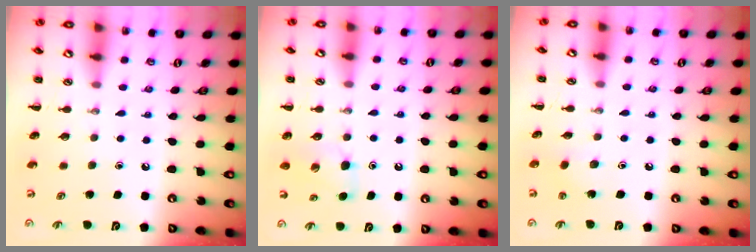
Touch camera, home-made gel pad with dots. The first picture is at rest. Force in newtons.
{"total": 5.3, "press": 5.1, "slide": 1.3}
{"total": 2.6, "press": 2.5, "slide": 0.7}